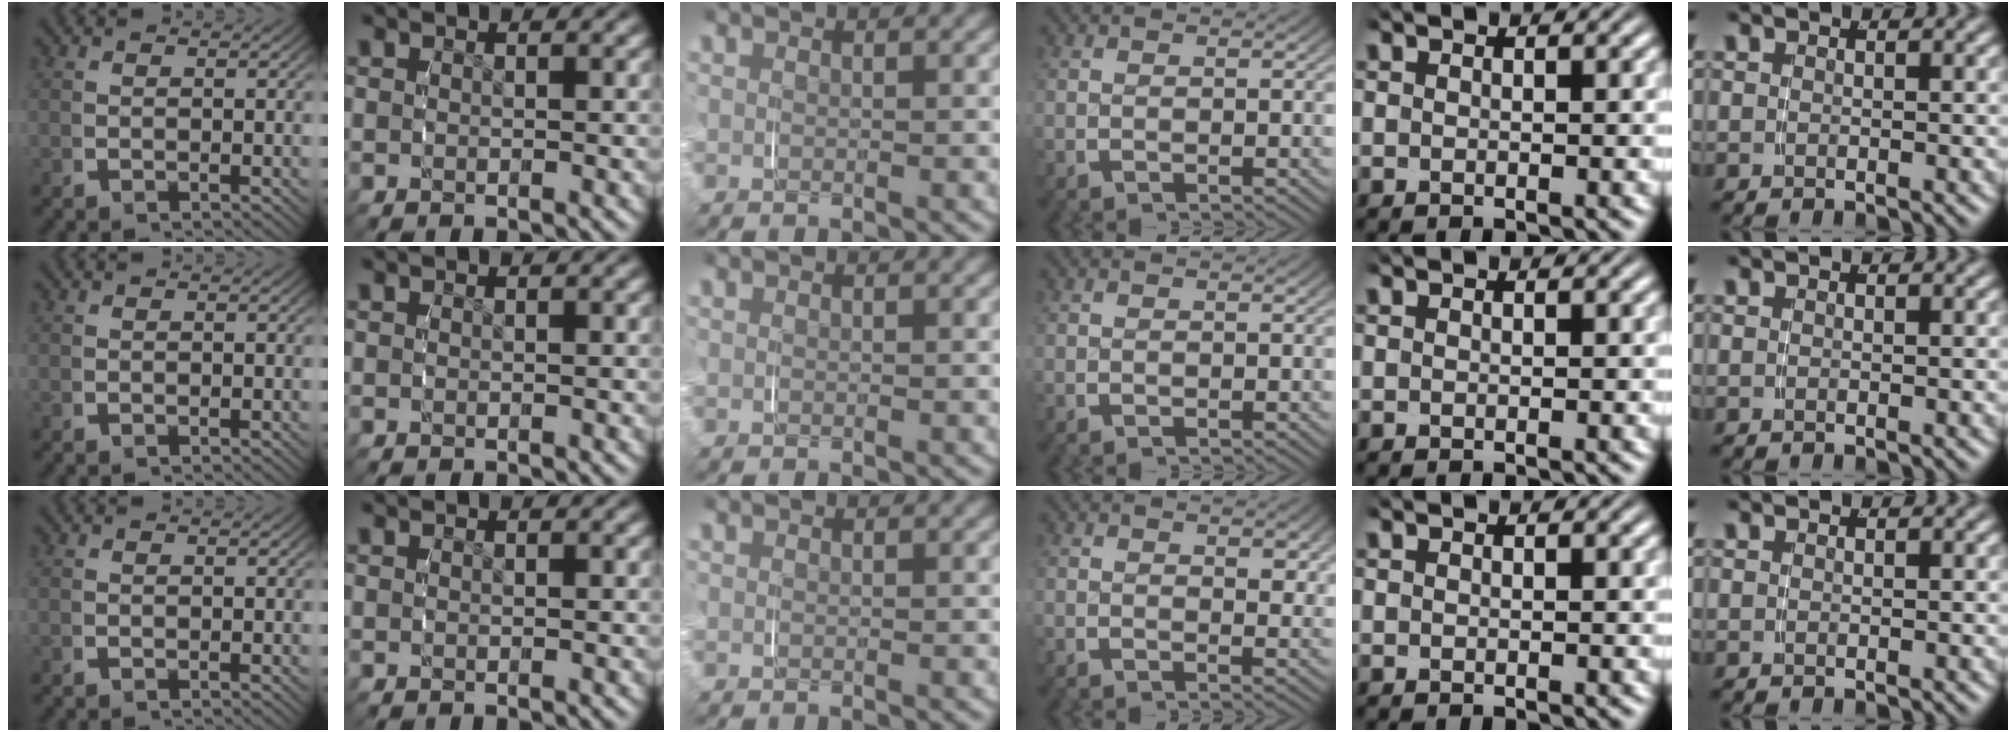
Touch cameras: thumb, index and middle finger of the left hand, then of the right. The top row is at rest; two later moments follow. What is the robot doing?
{"motion": "grasp_and_lifting", "object": "jewelry box"}